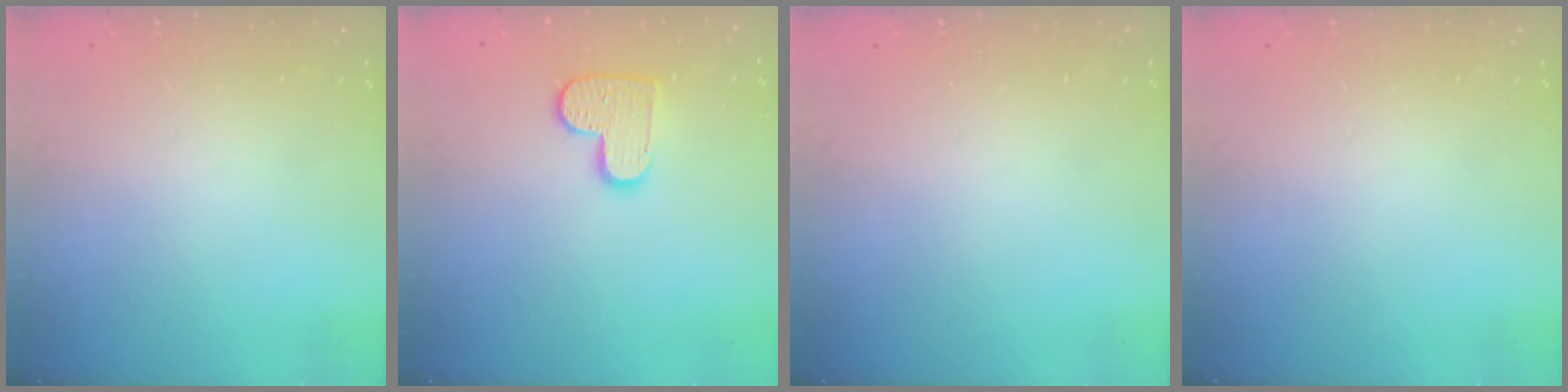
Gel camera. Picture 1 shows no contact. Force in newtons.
{"total": 10.1, "press": 10.1, "slide": 0.3}
{"total": 0.0}
{"total": 0.0}